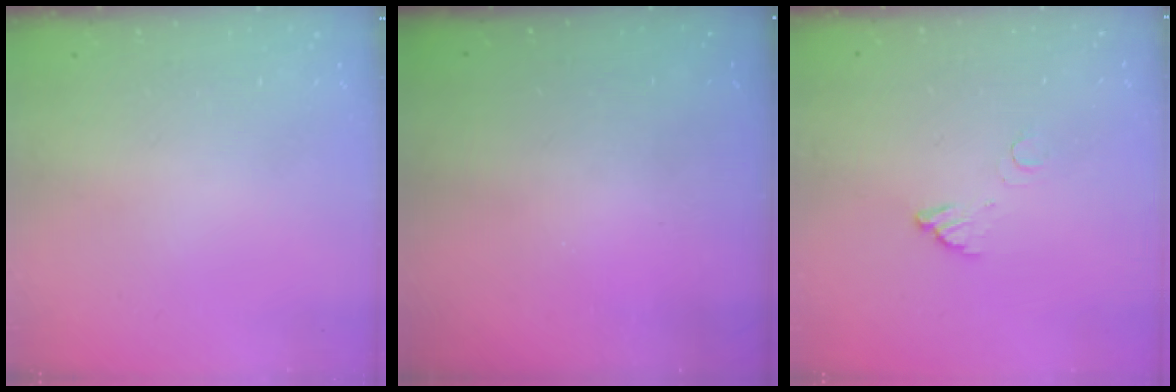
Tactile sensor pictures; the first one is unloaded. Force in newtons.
{"total": 3.0, "press": 3.0, "slide": 0.1}
{"total": 3.5, "press": 3.5, "slide": 0.2}